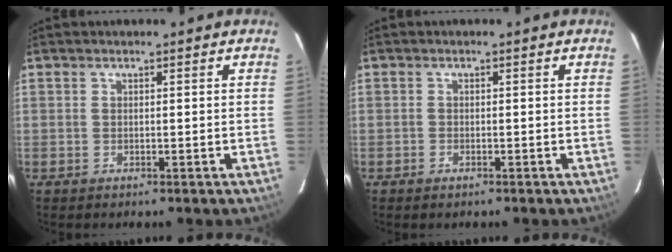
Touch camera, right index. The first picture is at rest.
{"total": 0.9, "force": [-0.7, 0.5, 0.2], "torque": [-0.006, -0.001, -0.013]}